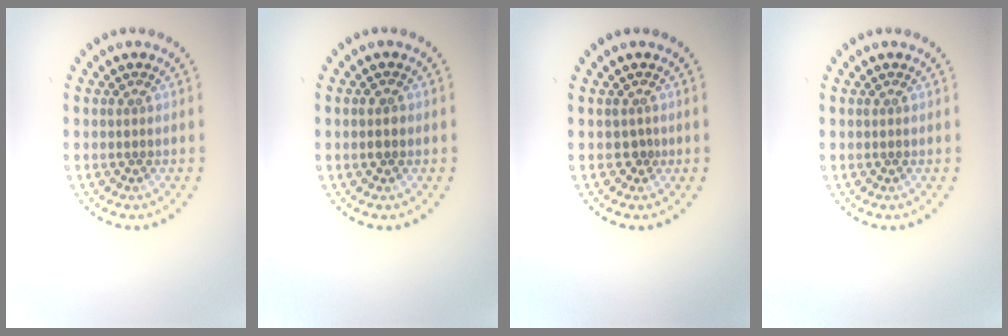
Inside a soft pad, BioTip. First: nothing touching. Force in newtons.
{"total": 1.0, "press": 1.0, "slide": 0.0}
{"total": 0.6, "press": 0.4, "slide": 0.5}
{"total": 0.0}